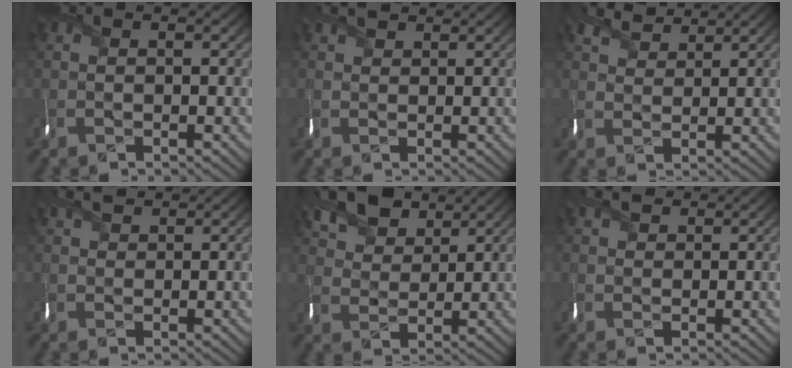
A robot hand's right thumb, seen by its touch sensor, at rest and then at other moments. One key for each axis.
{"total": 1.6, "fx": 1.3, "fy": 0.3, "fz": -0.9, "tx": 0.006, "ty": 0.006, "tz": 0.022}
{"total": 3.2, "fx": 3.0, "fy": 0.9, "fz": 0.4, "tx": -0.029, "ty": 0.010, "tz": 0.058}
{"total": 1.7, "fx": 1.6, "fy": 0.3, "fz": -0.6, "tx": -0.003, "ty": 0.006, "tz": 0.027}
{"total": 7.6, "fx": 5.7, "fy": 3.8, "fz": 3.0, "tx": -0.092, "ty": 0.017, "tz": 0.105}
{"total": 1.8, "fx": 1.5, "fy": 0.6, "fz": -0.7, "tx": 0.003, "ty": 0.005, "tz": 0.024}